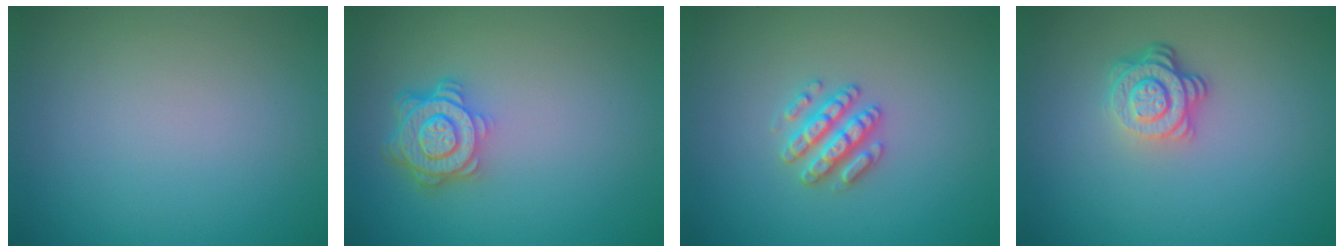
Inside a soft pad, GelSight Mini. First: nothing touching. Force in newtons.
{"total": 4.8, "press": 3.6, "slide": 3.1}
{"total": 2.9, "press": 2.8, "slide": 0.5}
{"total": 3.9, "press": 2.8, "slide": 2.7}